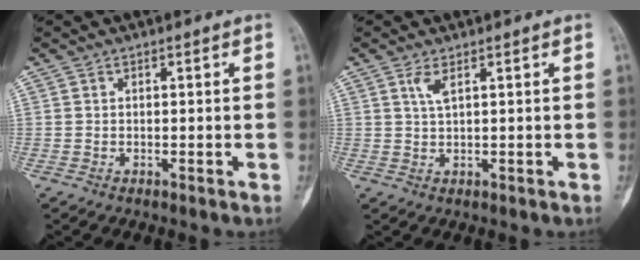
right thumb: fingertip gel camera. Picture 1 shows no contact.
{"total": 2.2, "force": [1.2, 0.4, 1.8], "torque": [-0.041, -0.003, 0.029]}